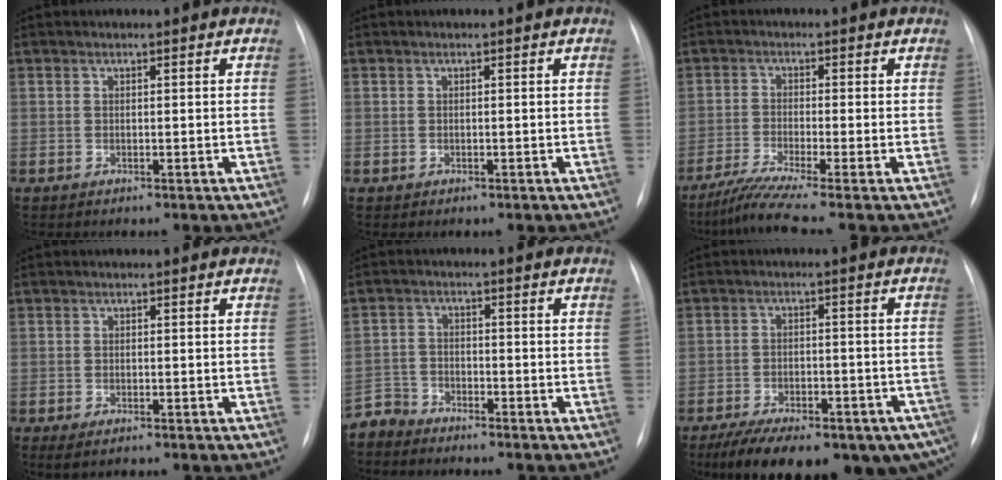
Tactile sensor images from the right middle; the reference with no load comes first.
{"total": 0.0}
{"total": 5.8, "force": [-4.5, -1.4, 3.4], "torque": [-0.072, -0.024, -0.088]}
{"total": 2.0, "force": [-1.4, 0.7, 1.3], "torque": [-0.023, -0.004, -0.018]}
{"total": 4.0, "force": [-3.8, 0.9, -1.0], "torque": [0.022, -0.006, -0.076]}
{"total": 21.6, "force": [-15.0, 8.8, 12.8], "torque": [-0.167, 0.001, -0.195]}